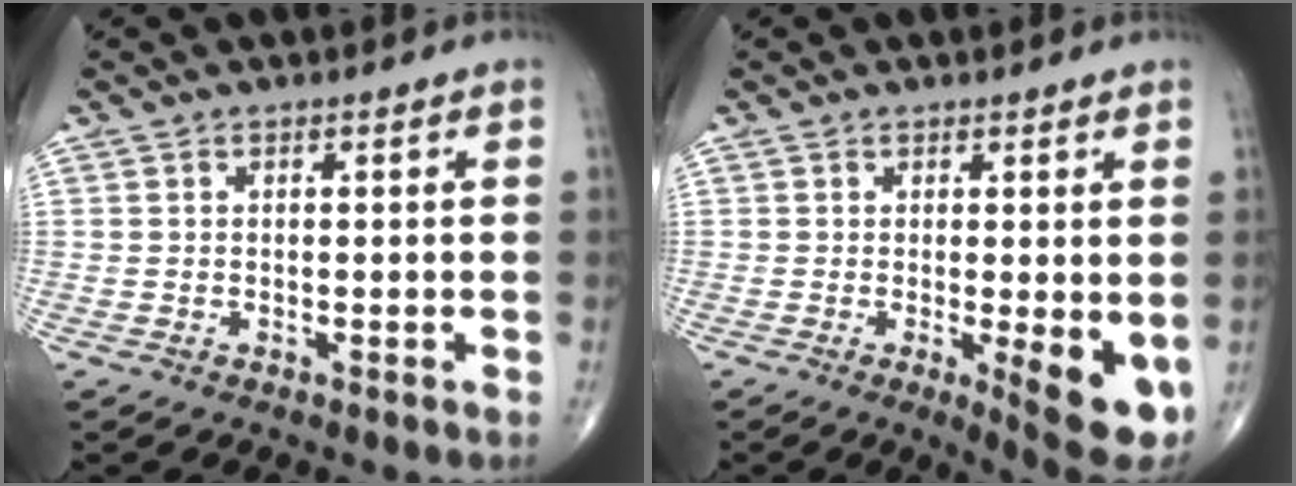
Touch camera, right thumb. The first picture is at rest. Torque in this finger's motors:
{"motor_torque": [1.54, 1.65, 0.88, -0.09, 0.22]}